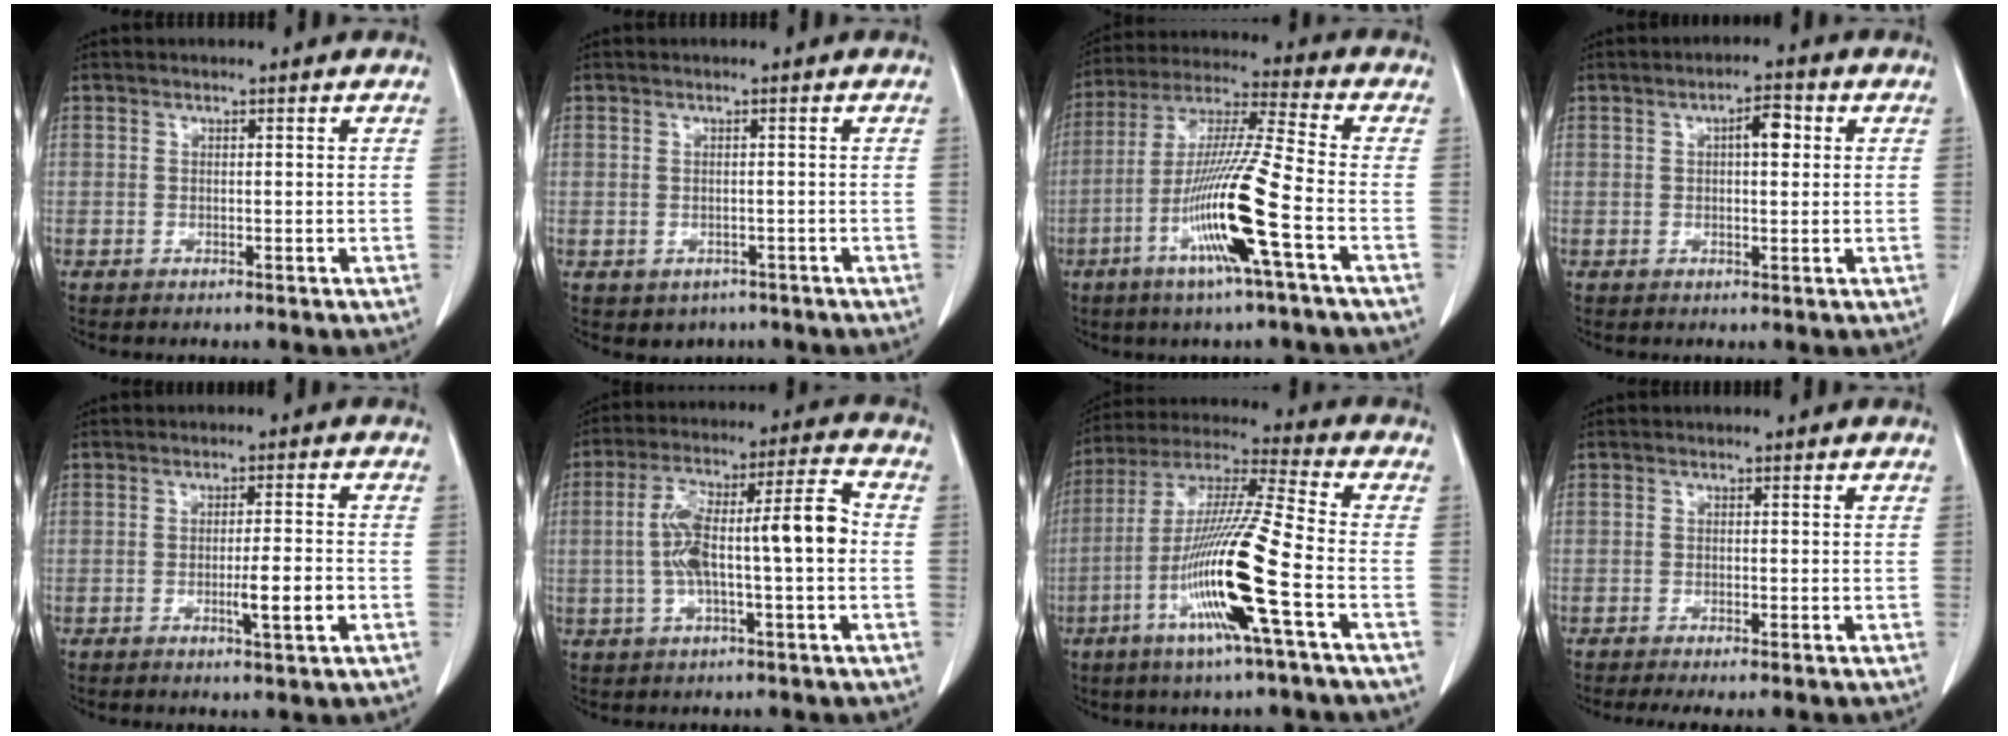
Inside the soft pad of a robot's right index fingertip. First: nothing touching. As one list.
[{"total": 2.7, "force": [-1.4, 2.2, 0.6], "torque": [-0.007, 0.005, -0.013]}, {"total": 15.1, "force": [-5.5, -0.9, 14.1], "torque": [-0.282, -0.013, -0.109]}, {"total": 3.7, "force": [0.9, 1.2, 3.3], "torque": [-0.053, 0.009, 0.012]}, {"total": 4.9, "force": [-1.5, 0.0, 4.7], "torque": [-0.073, -0.006, -0.022]}, {"total": 12.9, "force": [-0.8, 2.1, 12.7], "torque": [-0.226, 0.035, -0.014]}, {"total": 16.9, "force": [-5.8, -0.8, 15.9], "torque": [-0.317, -0.015, -0.118]}, {"total": 3.2, "force": [-2.5, 0.1, 2.0], "torque": [-0.029, -0.007, -0.039]}]